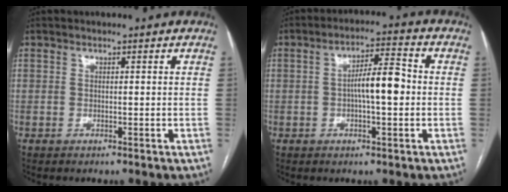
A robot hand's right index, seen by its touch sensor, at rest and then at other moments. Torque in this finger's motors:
{"motor_torque": [1.19, -0.20, 0.58, 0.13]}